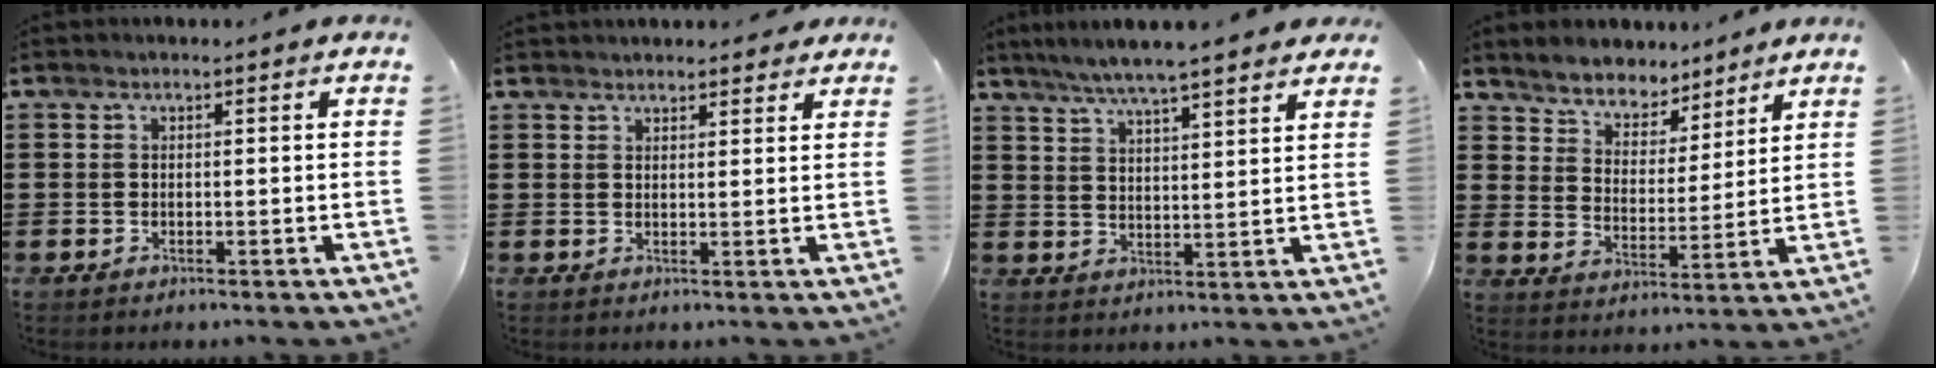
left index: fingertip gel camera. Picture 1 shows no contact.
{"total": 2.4, "force": [2.3, 0.5, 0.2], "torque": [-0.001, -0.004, 0.043]}
{"total": 5.5, "force": [5.0, 0.2, 2.3], "torque": [-0.062, -0.015, 0.088]}
{"total": 5.3, "force": [5.1, 1.4, -0.2], "torque": [-0.028, -0.031, 0.090]}